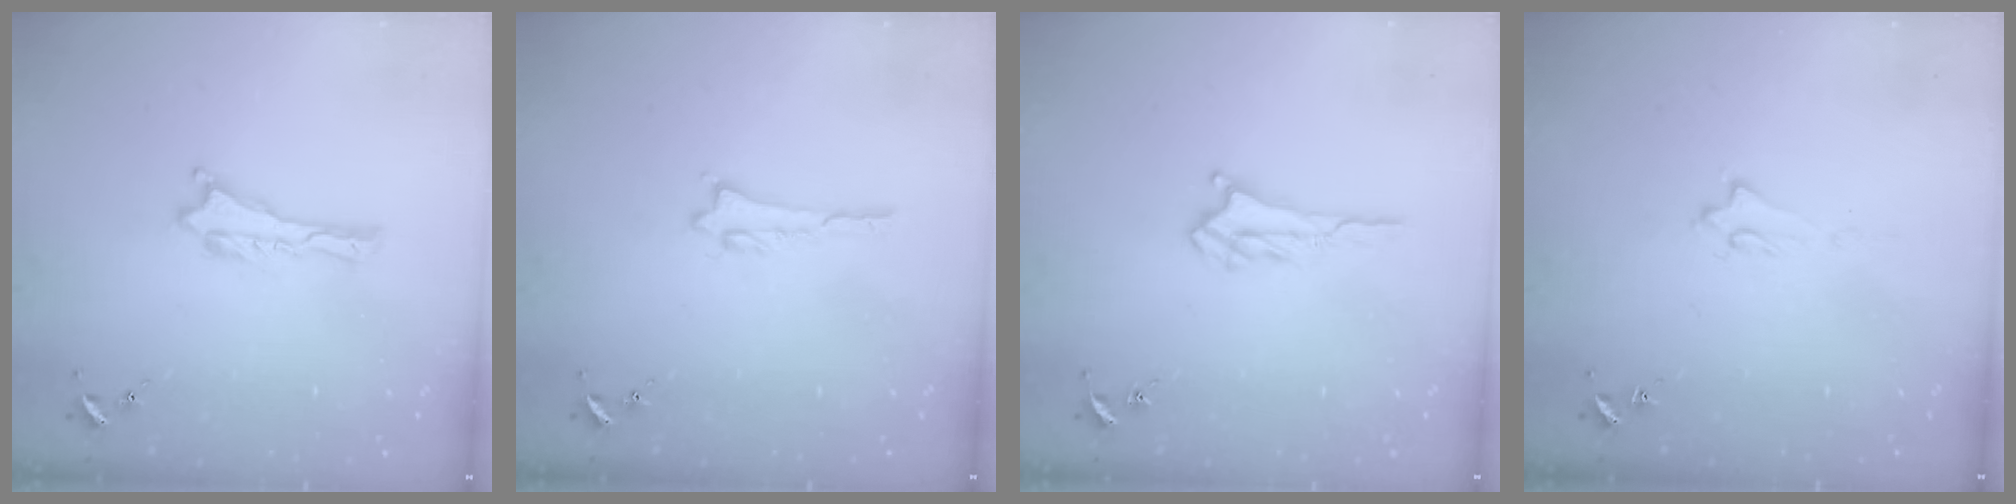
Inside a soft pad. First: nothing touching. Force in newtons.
{"total": 0.0}
{"total": 1.7, "press": 1.7, "slide": 0.2}
{"total": 1.7, "press": 1.6, "slide": 0.2}